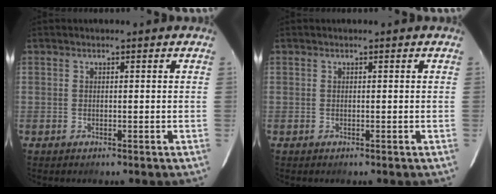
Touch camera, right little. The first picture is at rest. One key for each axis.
{"total": 0.0}